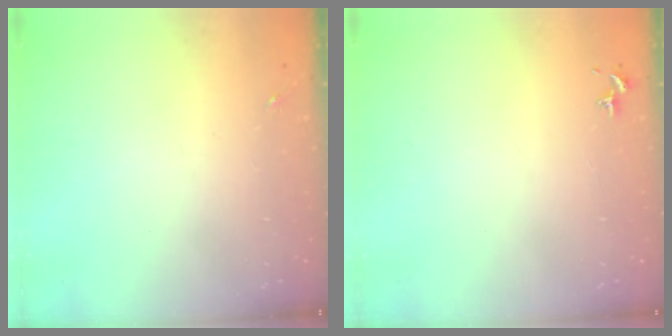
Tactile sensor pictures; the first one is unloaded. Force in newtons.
{"total": 0.7, "press": 0.6, "slide": 0.5}